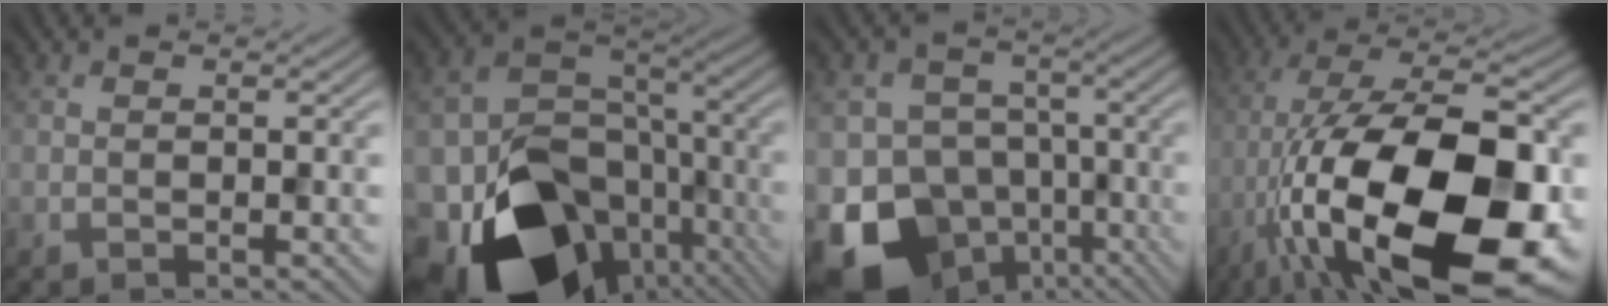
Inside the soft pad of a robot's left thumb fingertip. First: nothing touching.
{"total": 20.1, "force": [-10.3, 13.7, 10.6], "torque": [-0.191, -0.049, -0.129]}
{"total": 16.8, "force": [-9.4, 12.4, 6.3], "torque": [-0.151, -0.050, -0.140]}
{"total": 20.8, "force": [-7.2, 8.5, 17.6], "torque": [-0.315, -0.017, -0.114]}